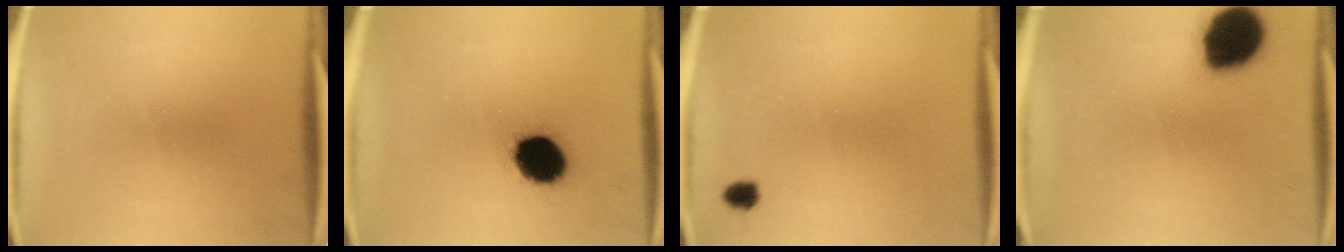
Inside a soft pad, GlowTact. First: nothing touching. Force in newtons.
{"total": 13.6}
{"total": 1.8}
{"total": 16.2}